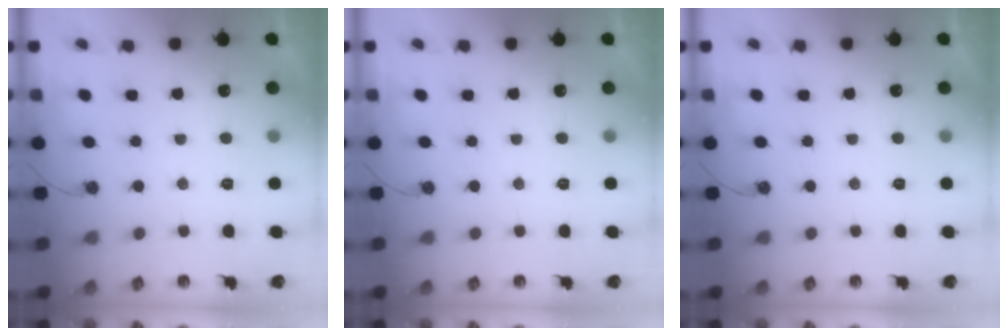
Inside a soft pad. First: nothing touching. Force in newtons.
{"total": 0.0}
{"total": 0.0}